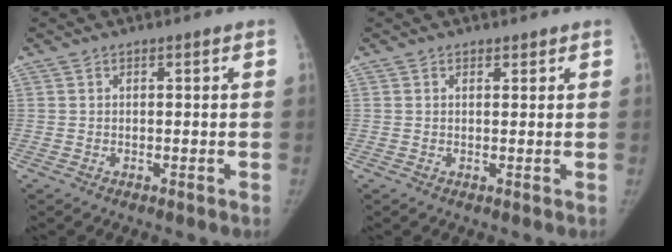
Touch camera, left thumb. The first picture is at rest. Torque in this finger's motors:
{"motor_torque": [-0.10, -0.17, -0.28, 0.14, -0.03]}